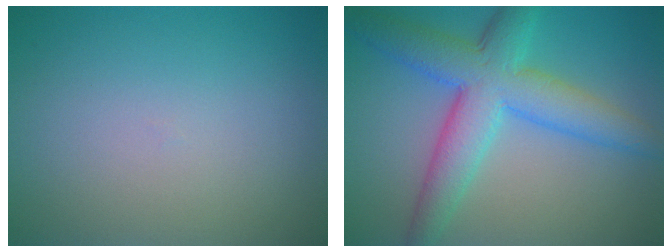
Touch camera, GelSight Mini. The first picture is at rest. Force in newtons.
{"total": 7.6, "press": 7.6, "slide": 0.1}